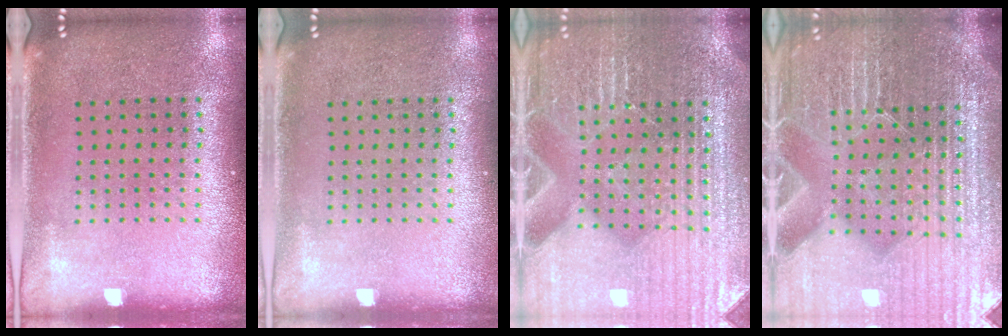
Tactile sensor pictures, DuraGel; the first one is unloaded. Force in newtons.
{"total": 0.0}
{"total": 4.9, "press": 4.6, "slide": 1.6}
{"total": 5.9, "press": 5.4, "slide": 2.4}